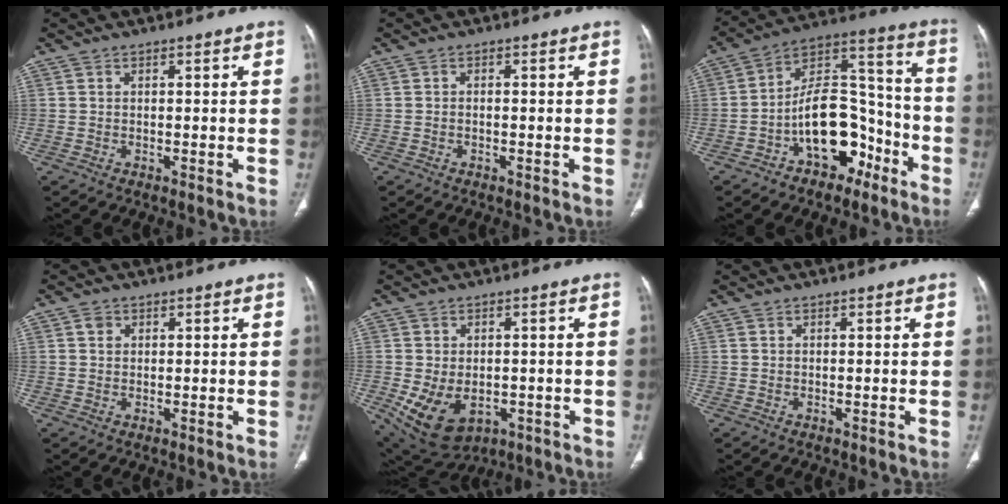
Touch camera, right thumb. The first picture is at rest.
{"total": 0.6, "force": [-0.2, 0.3, 0.5], "torque": [-0.011, 0.005, -0.005]}
{"total": 16.7, "force": [-7.5, 10.0, 11.1], "torque": [-0.139, 0.085, -0.122]}
{"total": 1.5, "force": [0.6, 1.2, 0.6], "torque": [-0.004, 0.000, 0.007]}
{"total": 11.5, "force": [-3.2, 7.8, 7.8], "torque": [-0.129, 0.001, -0.027]}
{"total": 0.0}